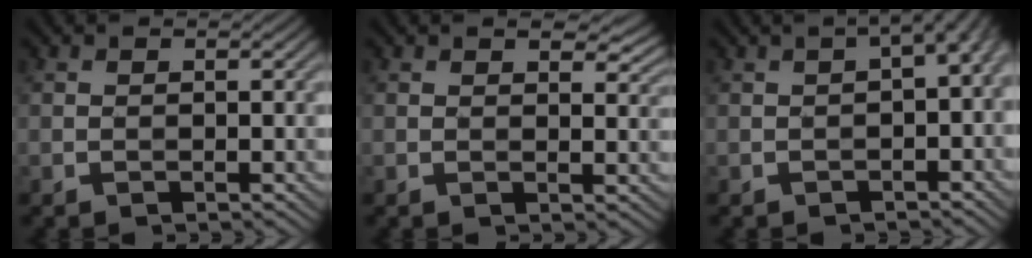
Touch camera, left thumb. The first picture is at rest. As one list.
[{"total": 4.1, "force": [2.5, 1.7, 2.7], "torque": [-0.039, -0.002, 0.043]}, {"total": 4.6, "force": [-0.1, 1.6, 4.3], "torque": [-0.057, 0.012, -0.002]}]